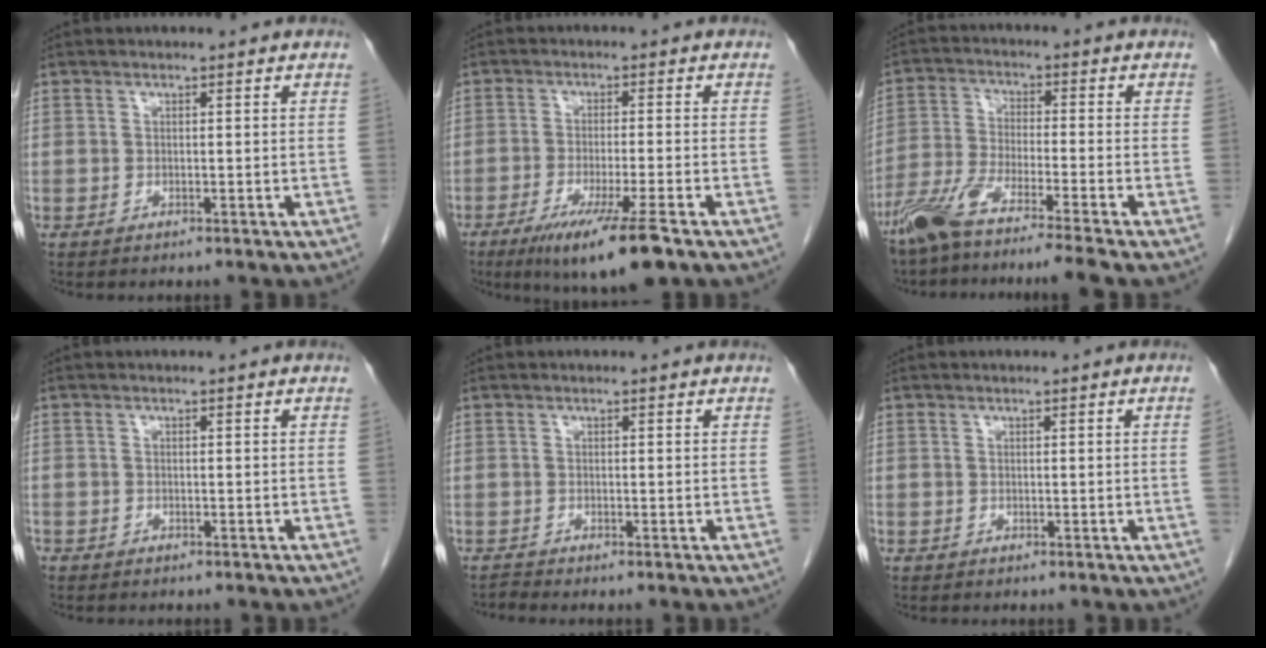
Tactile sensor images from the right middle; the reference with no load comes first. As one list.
[{"total": 10.0, "force": [-6.2, 0.0, 7.9], "torque": [-0.132, -0.028, -0.099]}, {"total": 10.2, "force": [-8.2, -1.1, 6.0], "torque": [-0.111, -0.030, -0.146]}, {"total": 1.4, "force": [-1.2, 0.7, 0.4], "torque": [-0.011, 0.000, -0.018]}, {"total": 0.8, "force": [-0.7, -0.3, -0.3], "torque": [0.002, -0.008, -0.014]}, {"total": 0.8, "force": [-0.2, -0.4, 0.7], "torque": [-0.001, 0.003, -0.005]}]